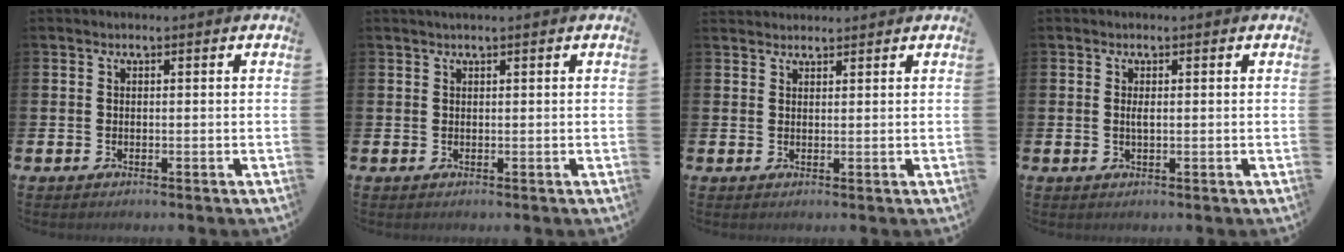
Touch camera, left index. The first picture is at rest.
{"total": 0.7, "force": [0.6, -0.1, 0.4], "torque": [-0.010, 0.003, 0.011]}
{"total": 1.8, "force": [1.7, 0.5, -0.1], "torque": [-0.001, -0.003, 0.032]}
{"total": 1.0, "force": [0.2, 0.2, 0.9], "torque": [-0.025, 0.005, 0.004]}